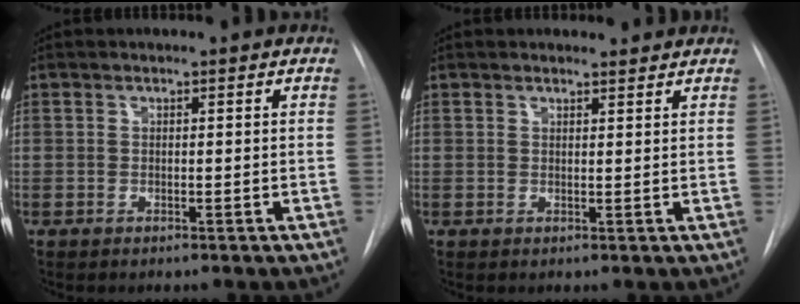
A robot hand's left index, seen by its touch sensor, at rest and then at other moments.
{"total": 1.9, "force": [1.9, 0.4, 0.0], "torque": [-0.007, -0.001, 0.022]}